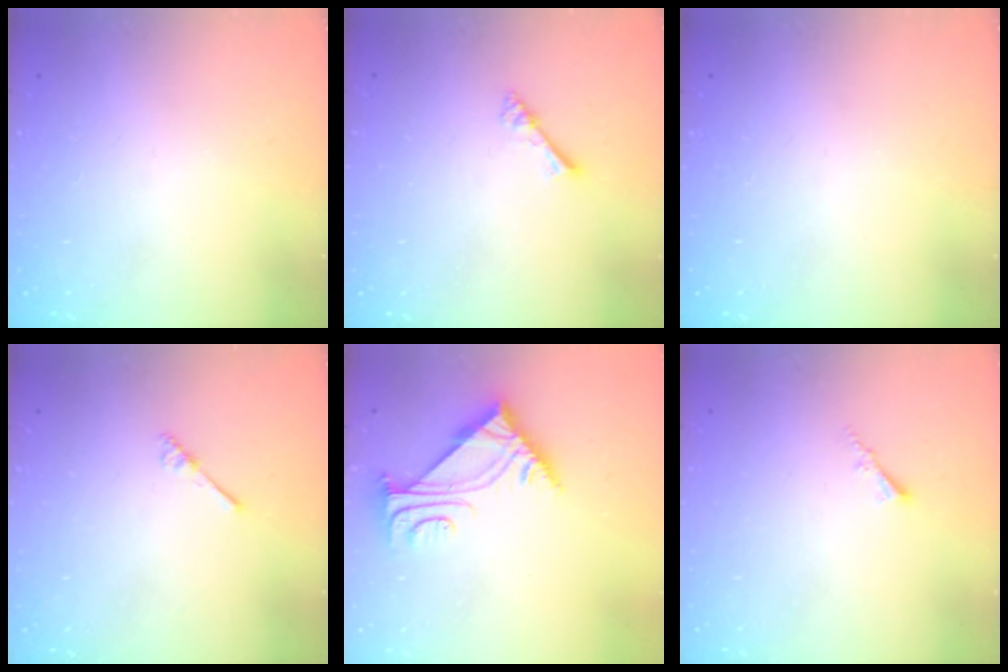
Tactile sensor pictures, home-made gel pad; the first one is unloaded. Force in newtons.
{"total": 2.7, "press": 2.7, "slide": 0.2}
{"total": 0.0}
{"total": 3.0, "press": 3.0, "slide": 0.3}
{"total": 5.5, "press": 5.4, "slide": 0.8}
{"total": 1.8, "press": 1.7, "slide": 0.3}